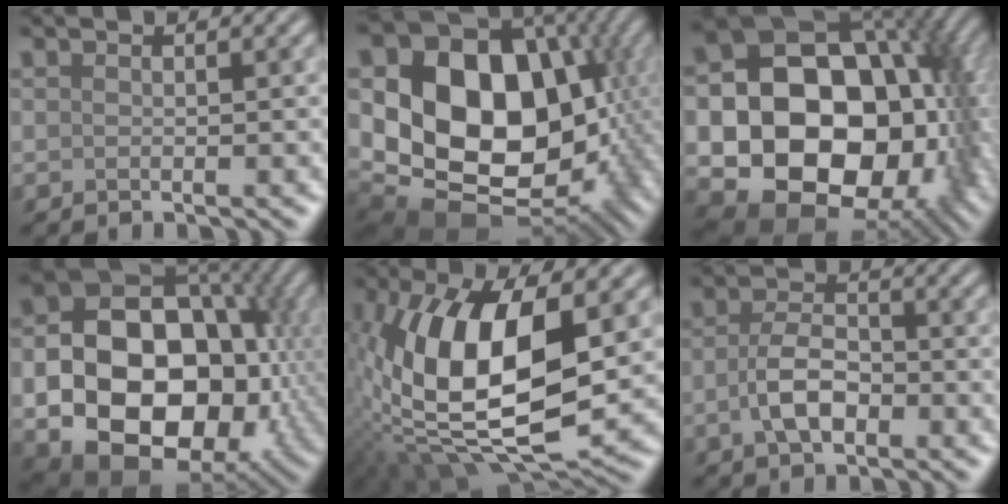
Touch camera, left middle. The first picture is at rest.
{"total": 19.6, "force": [0.3, 15.2, 12.5], "torque": [-0.209, -0.020, 0.031]}
{"total": 18.5, "force": [-1.8, 13.9, 12.1], "torque": [-0.178, -0.032, -0.003]}
{"total": 19.1, "force": [-2.6, 14.4, 12.3], "torque": [-0.168, -0.033, -0.046]}
{"total": 14.9, "force": [0.0, 6.8, 13.3], "torque": [-0.256, -0.004, -0.008]}
{"total": 3.9, "force": [-1.1, 2.1, 3.1], "torque": [-0.061, 0.002, -0.026]}